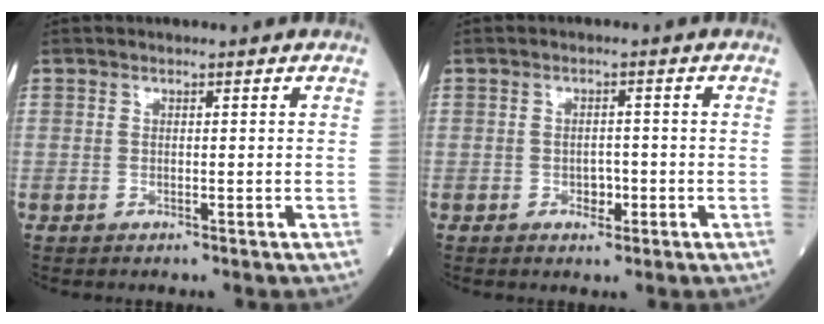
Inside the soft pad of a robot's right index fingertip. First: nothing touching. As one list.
[{"total": 2.3, "force": [-0.9, 1.3, 1.6], "torque": [-0.021, 0.004, -0.010]}]